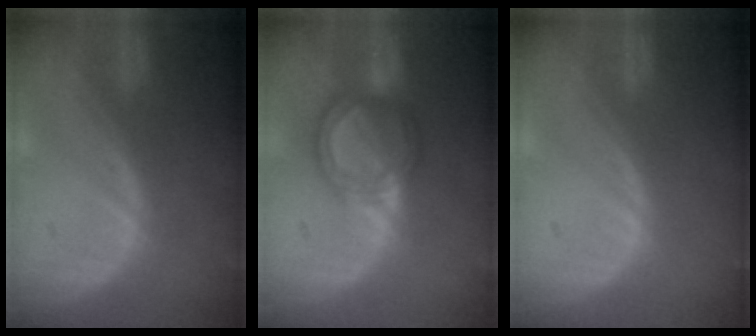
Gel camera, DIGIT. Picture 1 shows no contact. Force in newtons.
{"total": 6.1, "press": 5.6, "slide": 2.4}
{"total": 0.0}